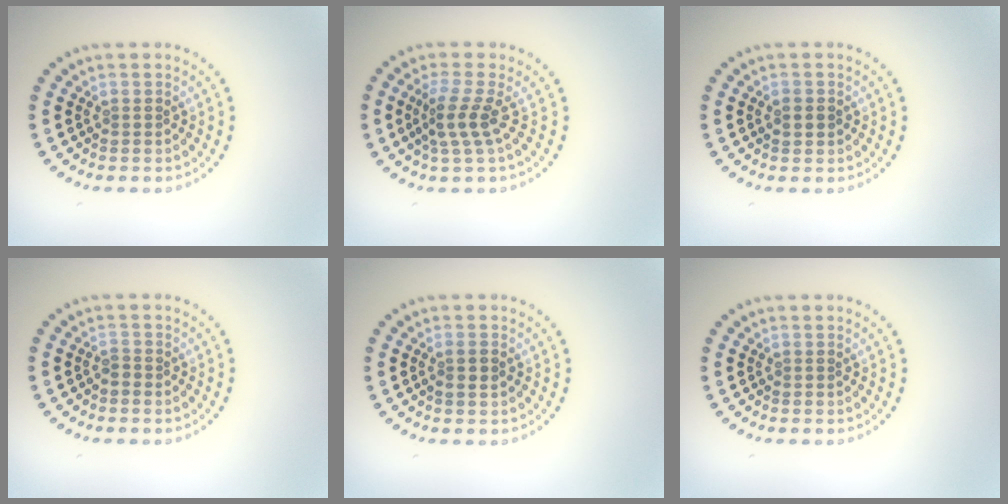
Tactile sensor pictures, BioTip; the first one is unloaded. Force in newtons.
{"total": 2.5, "press": 1.9, "slide": 1.7}
{"total": 1.3, "press": 1.3, "slide": 0.3}
{"total": 0.5, "press": 0.3, "slide": 0.4}
{"total": 1.3, "press": 1.3, "slide": 0.3}
{"total": 0.0}